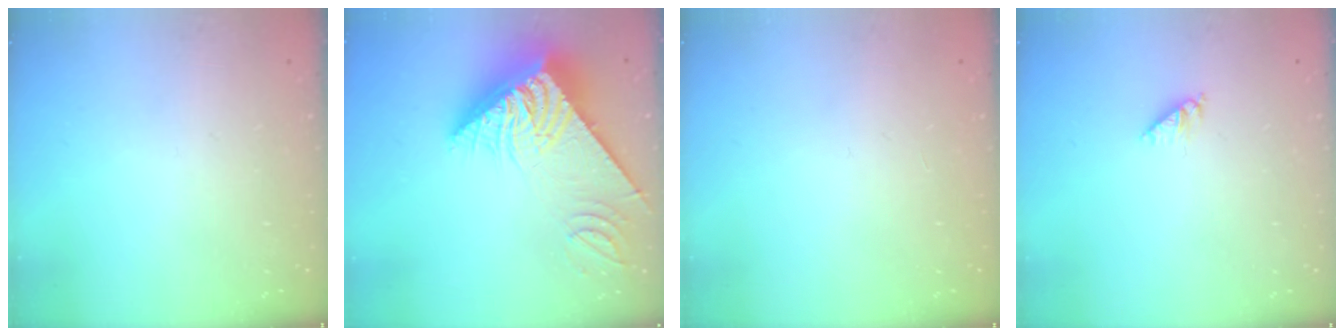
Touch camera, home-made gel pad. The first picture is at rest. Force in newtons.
{"total": 14.6, "press": 14.5, "slide": 1.5}
{"total": 0.0}
{"total": 2.7, "press": 2.7, "slide": 0.4}